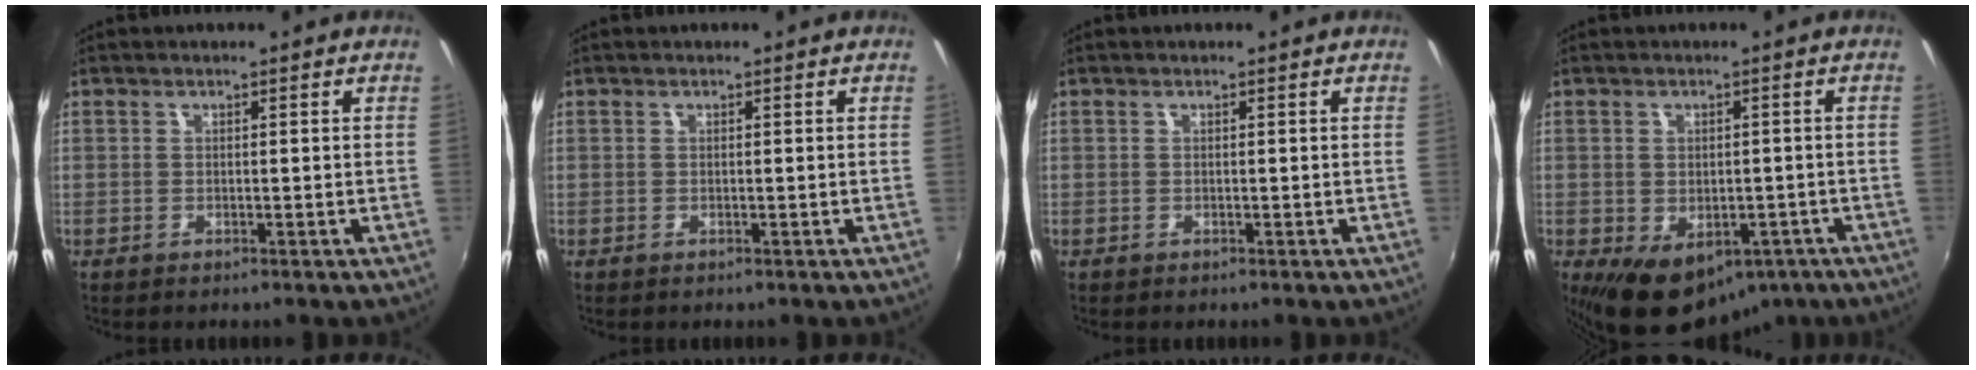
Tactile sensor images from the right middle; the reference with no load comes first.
{"total": 0.0}
{"total": 0.0}
{"total": 11.8, "force": [-6.1, 7.8, 6.4], "torque": [-0.113, -0.015, -0.064]}